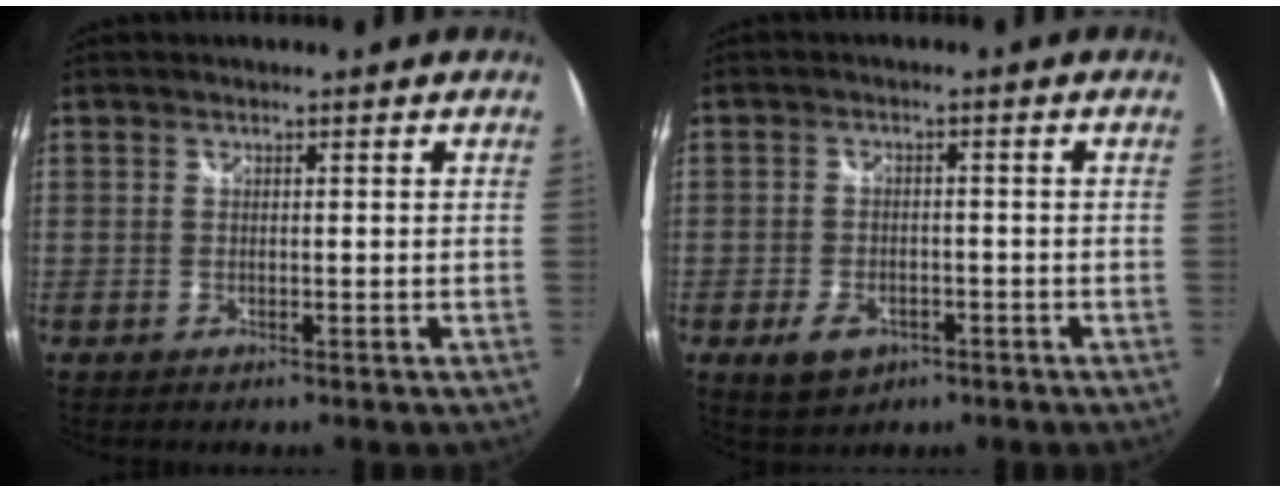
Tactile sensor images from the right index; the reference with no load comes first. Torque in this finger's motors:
{"motor_torque": [0.40, -0.42, 0.16, 0.01]}